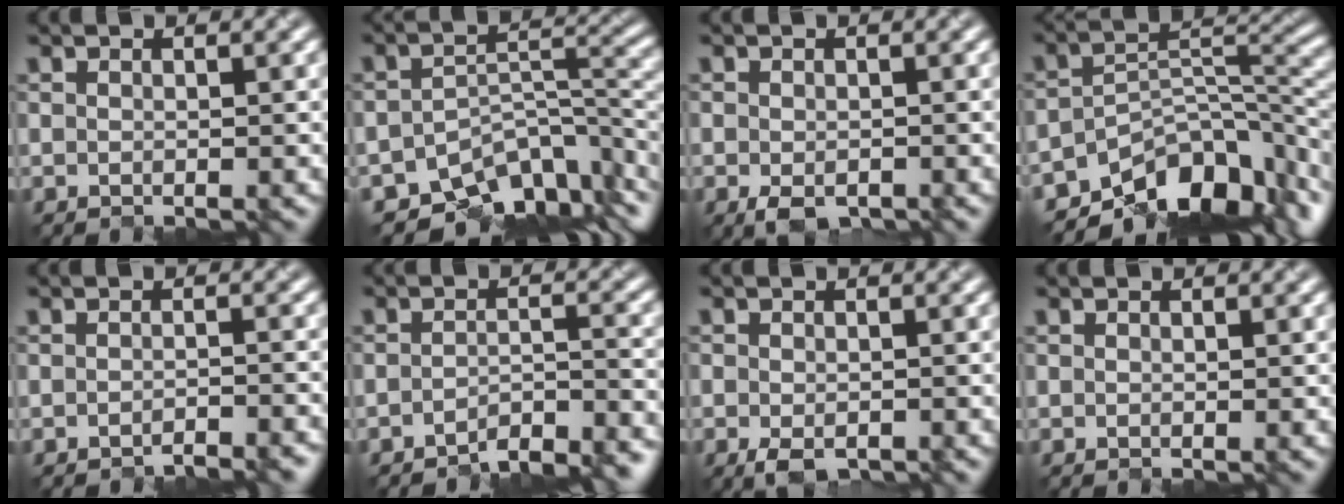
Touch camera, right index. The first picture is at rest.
{"total": 7.8, "force": [-6.3, 3.2, 3.4], "torque": [-0.040, -0.020, -0.099]}
{"total": 2.4, "force": [-2.0, 0.9, 1.0], "torque": [-0.024, -0.011, -0.026]}
{"total": 9.1, "force": [-6.7, 4.2, 4.6], "torque": [-0.056, -0.011, -0.116]}
{"total": 2.4, "force": [-2.4, -0.2, 0.3], "torque": [-0.005, -0.001, -0.038]}
{"total": 5.9, "force": [-5.4, 0.9, 2.3], "torque": [-0.036, -0.002, -0.076]}
{"total": 2.1, "force": [-1.8, 0.7, 0.8], "torque": [-0.024, -0.010, -0.022]}
{"total": 0.0}